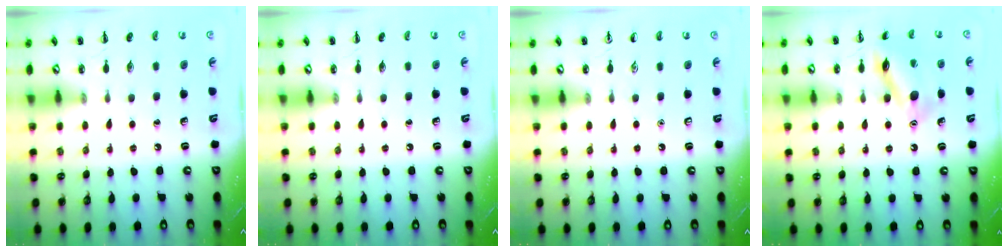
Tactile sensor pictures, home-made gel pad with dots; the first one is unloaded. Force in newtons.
{"total": 0.0}
{"total": 0.0}
{"total": 13.2, "press": 13.2, "slide": 1.3}